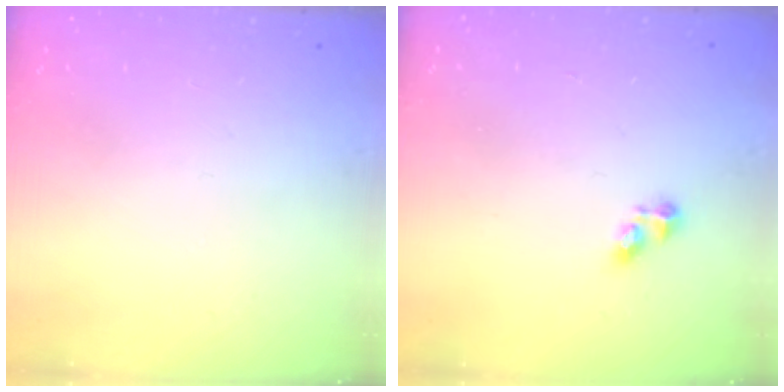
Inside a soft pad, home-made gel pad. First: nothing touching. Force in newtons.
{"total": 2.7, "press": 2.6, "slide": 0.3}